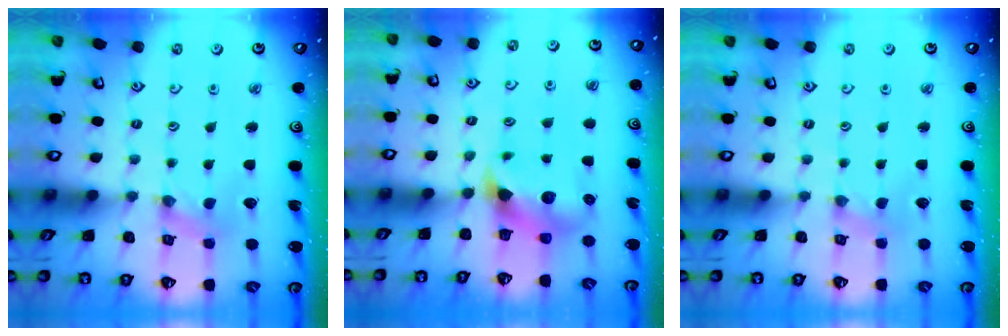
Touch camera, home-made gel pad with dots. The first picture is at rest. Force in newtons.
{"total": 6.8, "press": 6.8, "slide": 0.7}
{"total": 0.0}